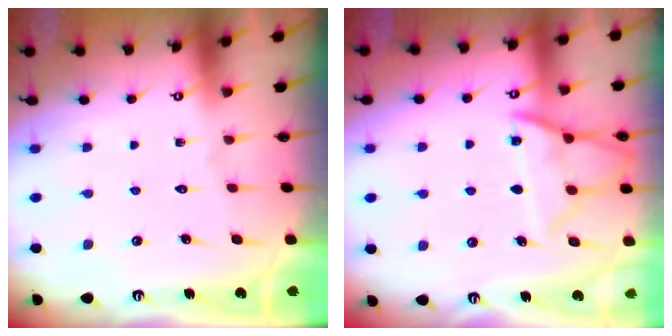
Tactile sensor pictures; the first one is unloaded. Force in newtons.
{"total": 13.1, "press": 13.1, "slide": 1.3}